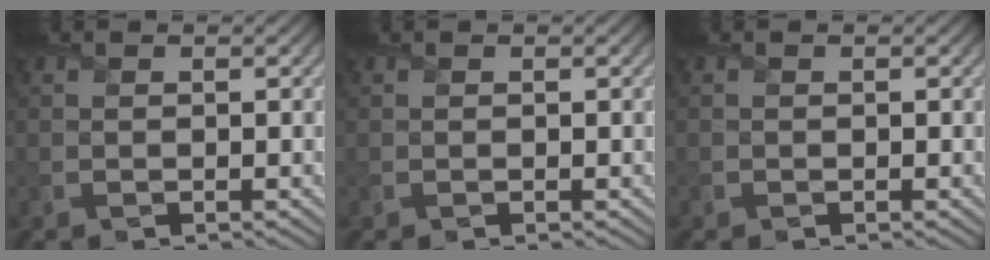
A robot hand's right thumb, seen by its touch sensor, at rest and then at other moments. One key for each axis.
{"total": 0.0}
{"total": 0.0}